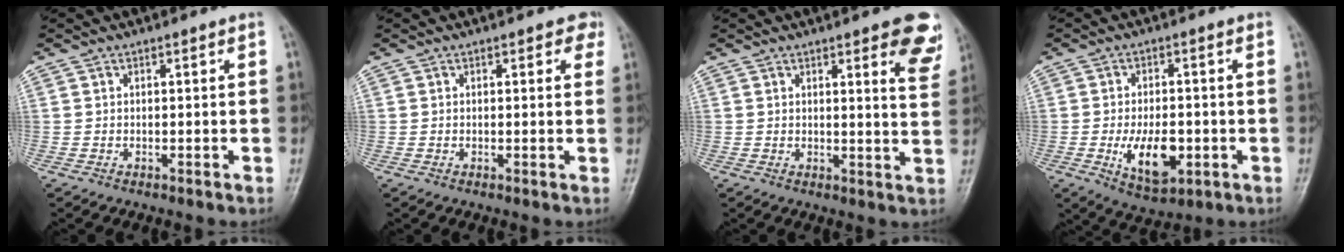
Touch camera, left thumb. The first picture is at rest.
{"total": 2.2, "force": [1.1, 1.3, 1.4], "torque": [0.002, -0.001, 0.008]}
{"total": 9.8, "force": [5.5, 2.6, 7.7], "torque": [-0.062, -0.025, 0.056]}
{"total": 9.6, "force": [-2.3, 5.1, 7.8], "torque": [-0.118, -0.002, -0.027]}